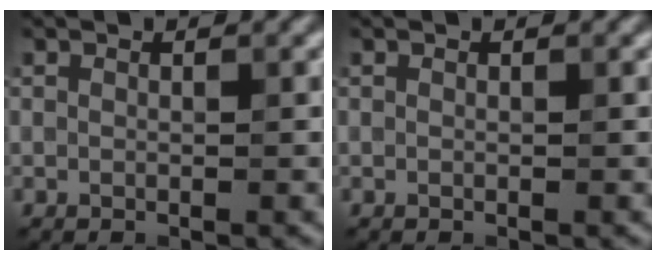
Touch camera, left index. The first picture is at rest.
{"total": 0.0}